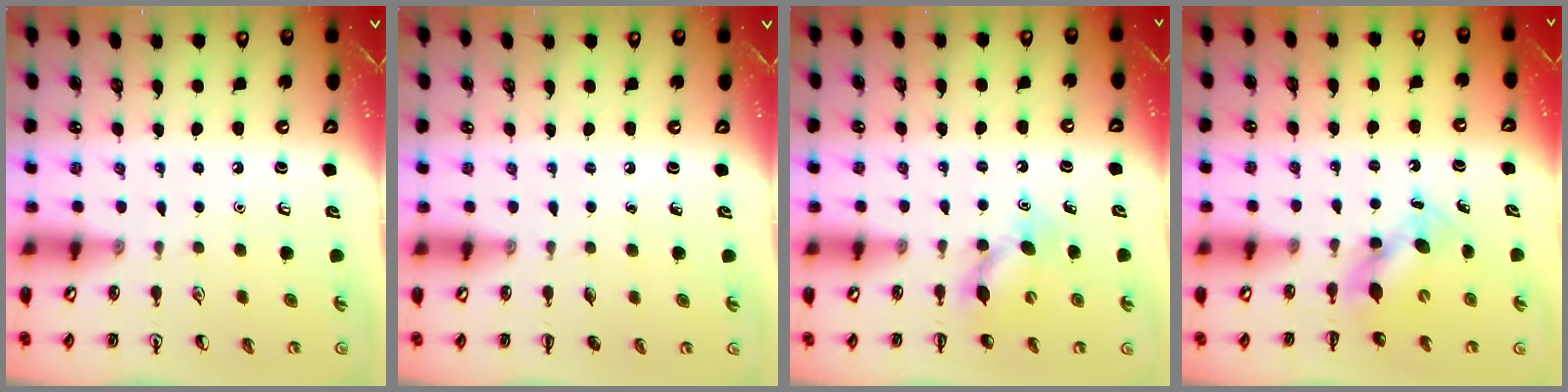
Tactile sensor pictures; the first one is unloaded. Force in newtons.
{"total": 0.0}
{"total": 7.7, "press": 7.6, "slide": 1.4}
{"total": 5.6, "press": 5.6, "slide": 0.6}